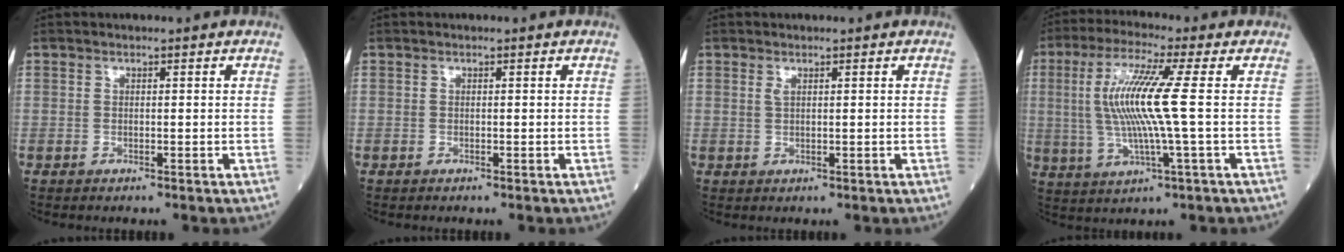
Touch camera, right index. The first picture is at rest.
{"total": 0.0}
{"total": 0.6, "force": [0.4, 0.1, 0.5], "torque": [-0.017, -0.001, 0.010]}
{"total": 10.9, "force": [1.0, -0.5, 10.9], "torque": [-0.232, 0.005, 0.018]}